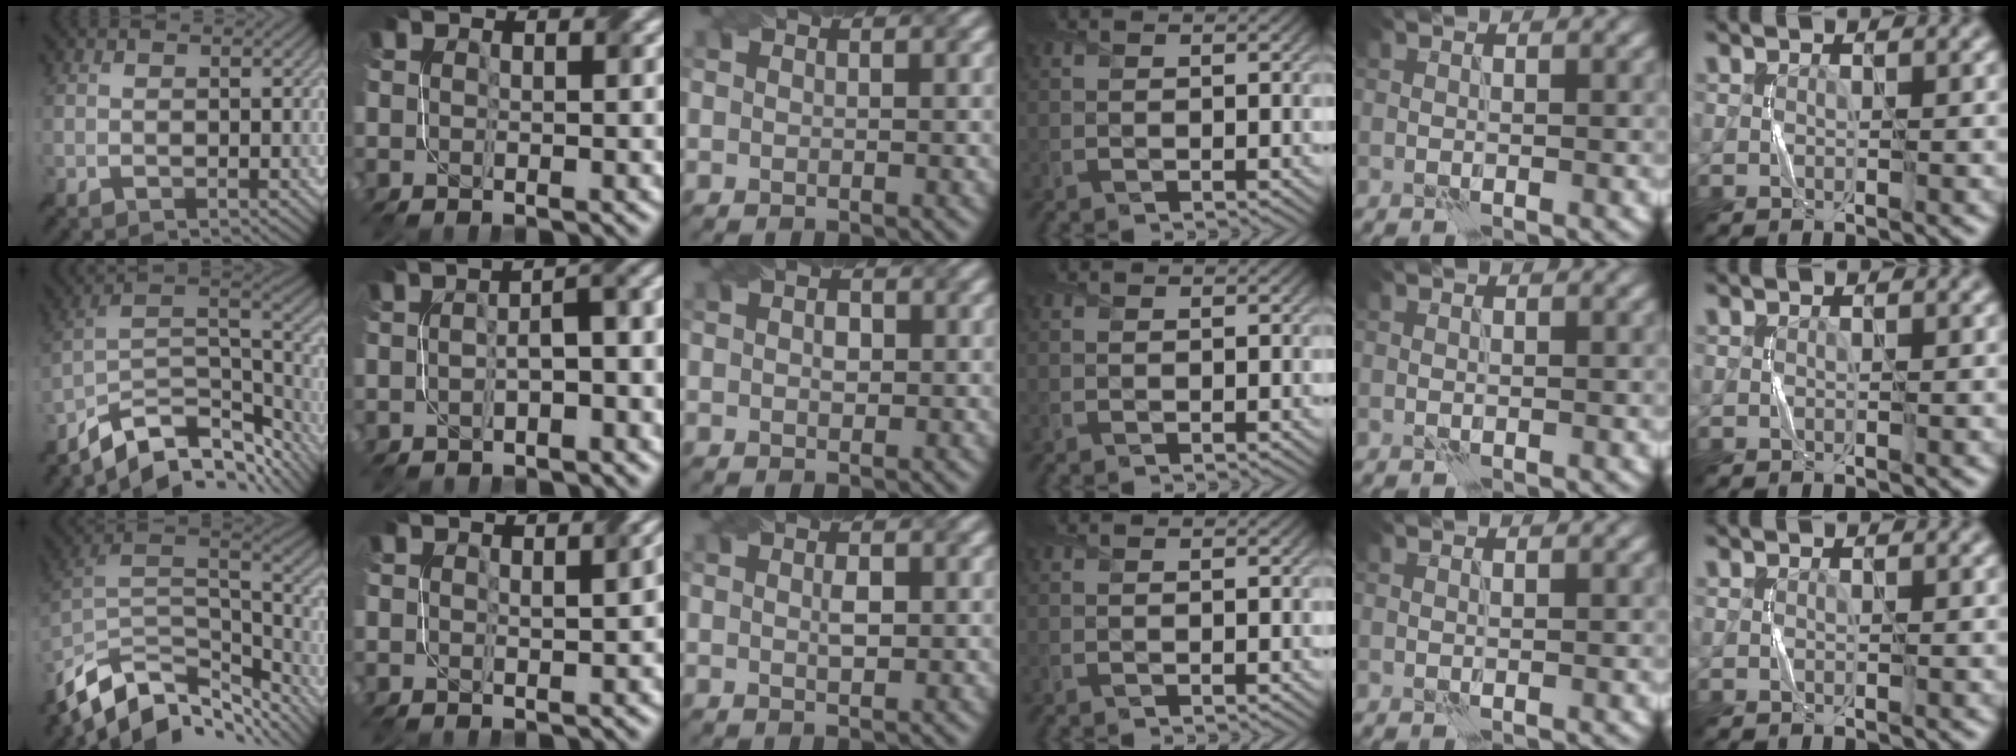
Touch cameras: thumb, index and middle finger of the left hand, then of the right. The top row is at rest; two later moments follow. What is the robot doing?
{"motion": "twist", "object": "screw"}